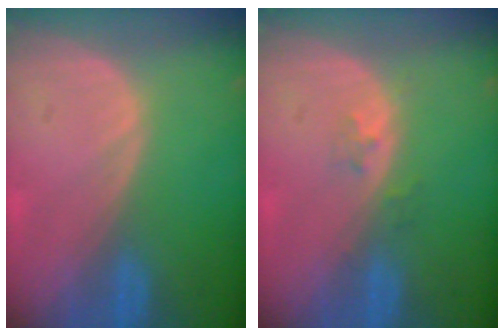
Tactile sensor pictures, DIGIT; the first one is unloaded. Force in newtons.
{"total": 1.9, "press": 1.4, "slide": 1.2}